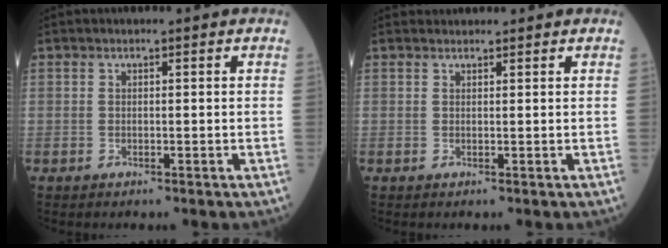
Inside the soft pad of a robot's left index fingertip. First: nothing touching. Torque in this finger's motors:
{"motor_torque": [-0.15, -0.05, -0.03, -0.01]}